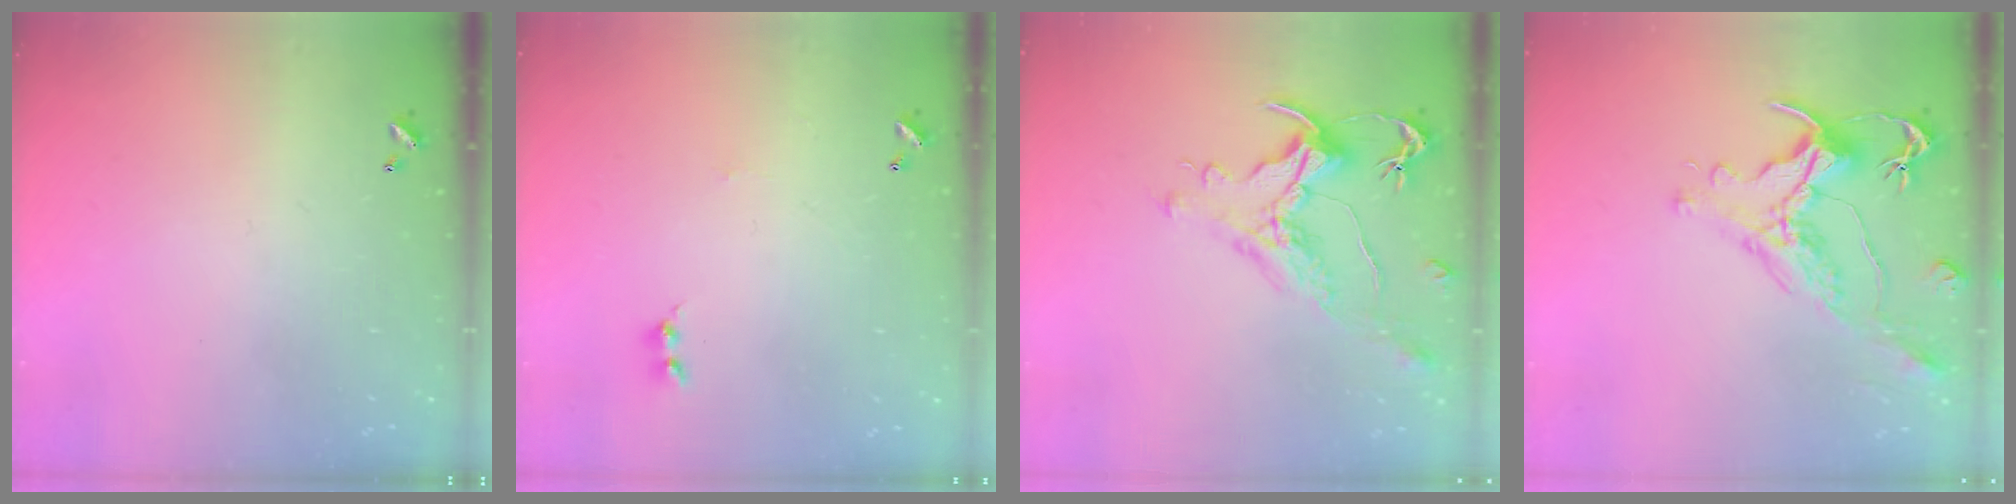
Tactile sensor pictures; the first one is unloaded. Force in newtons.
{"total": 0.0}
{"total": 1.7, "press": 1.1, "slide": 1.3}
{"total": 1.6, "press": 0.9, "slide": 1.3}